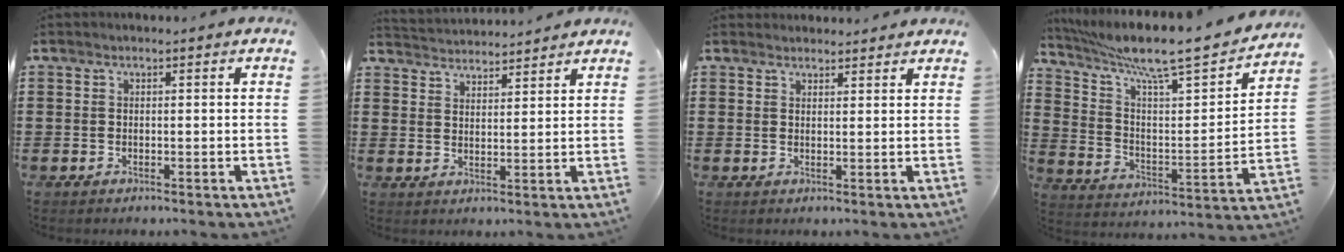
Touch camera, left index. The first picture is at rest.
{"total": 3.1, "force": [3.1, -0.1, -0.5], "torque": [-0.002, -0.017, 0.056]}
{"total": 1.8, "force": [1.8, 0.3, 0.0], "torque": [-0.004, -0.001, 0.036]}
{"total": 9.6, "force": [7.9, 0.8, 5.4], "torque": [-0.130, -0.061, 0.126]}